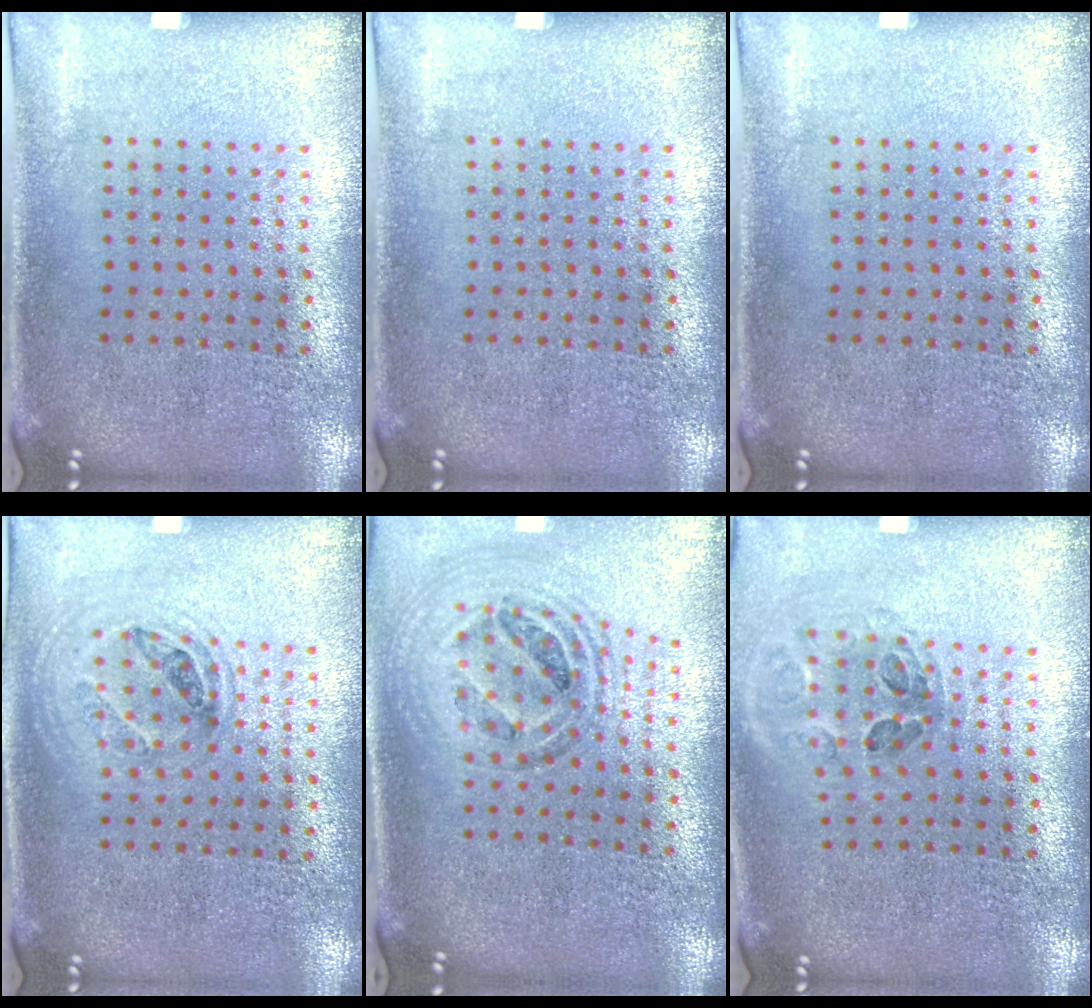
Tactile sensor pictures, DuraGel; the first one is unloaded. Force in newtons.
{"total": 0.0}
{"total": 0.0}
{"total": 1.0, "press": 0.9, "slide": 0.4}
{"total": 1.2, "press": 1.1, "slide": 0.4}
{"total": 0.9, "press": 0.9, "slide": 0.1}